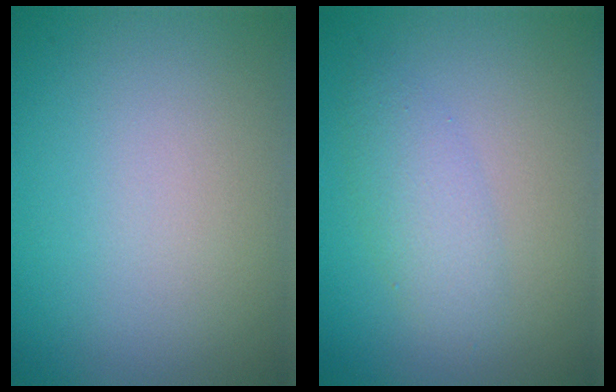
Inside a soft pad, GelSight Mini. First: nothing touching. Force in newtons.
{"total": 2.5, "press": 2.5, "slide": 0.1}